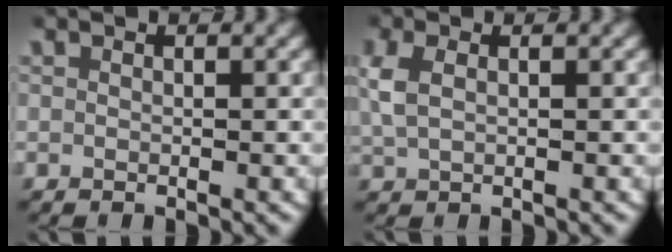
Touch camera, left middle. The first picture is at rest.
{"total": 2.9, "force": [0.7, 1.8, 2.1], "torque": [-0.063, -0.001, 0.018]}